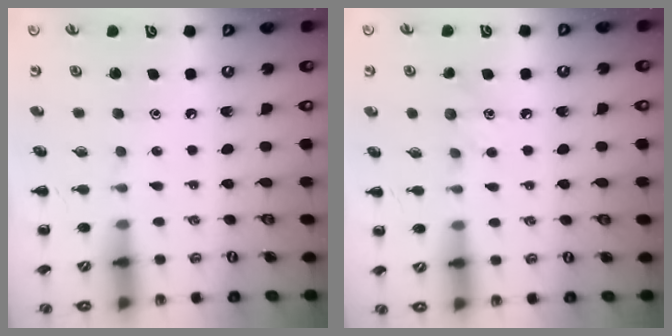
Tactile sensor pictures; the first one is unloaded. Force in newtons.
{"total": 5.0, "press": 4.8, "slide": 1.5}